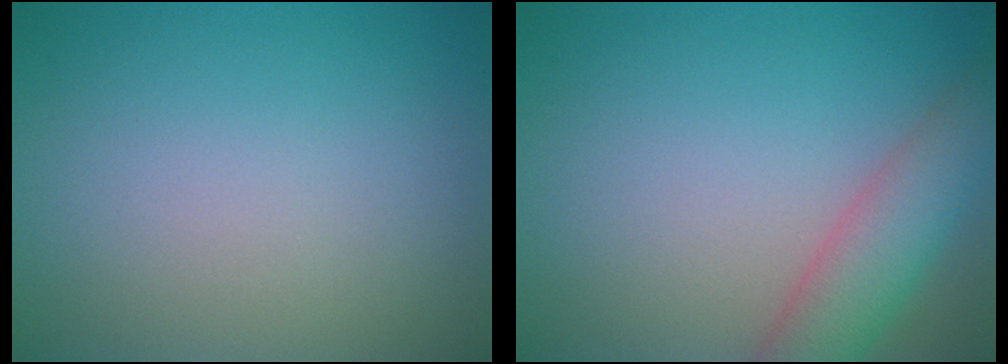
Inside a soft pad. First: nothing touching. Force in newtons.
{"total": 4.6, "press": 4.6, "slide": 0.3}